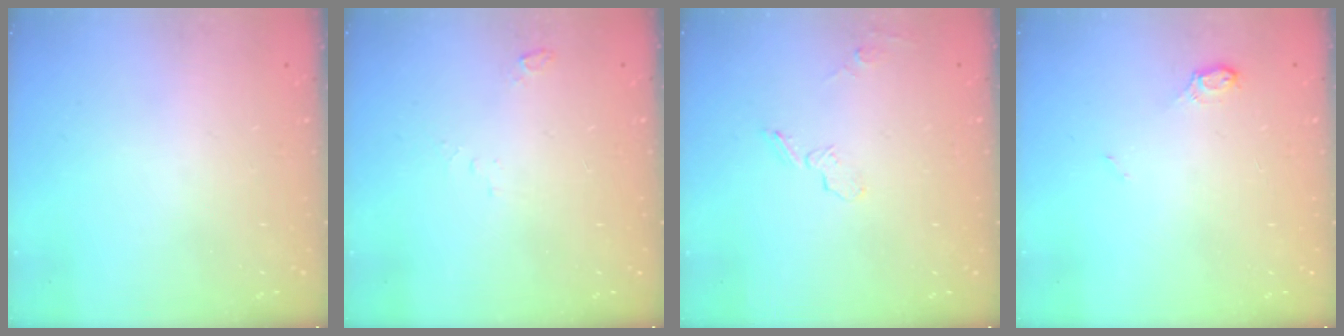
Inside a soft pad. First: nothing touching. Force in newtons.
{"total": 3.0, "press": 2.1, "slide": 2.1}
{"total": 5.5, "press": 5.4, "slide": 1.2}
{"total": 5.5, "press": 5.4, "slide": 0.6}